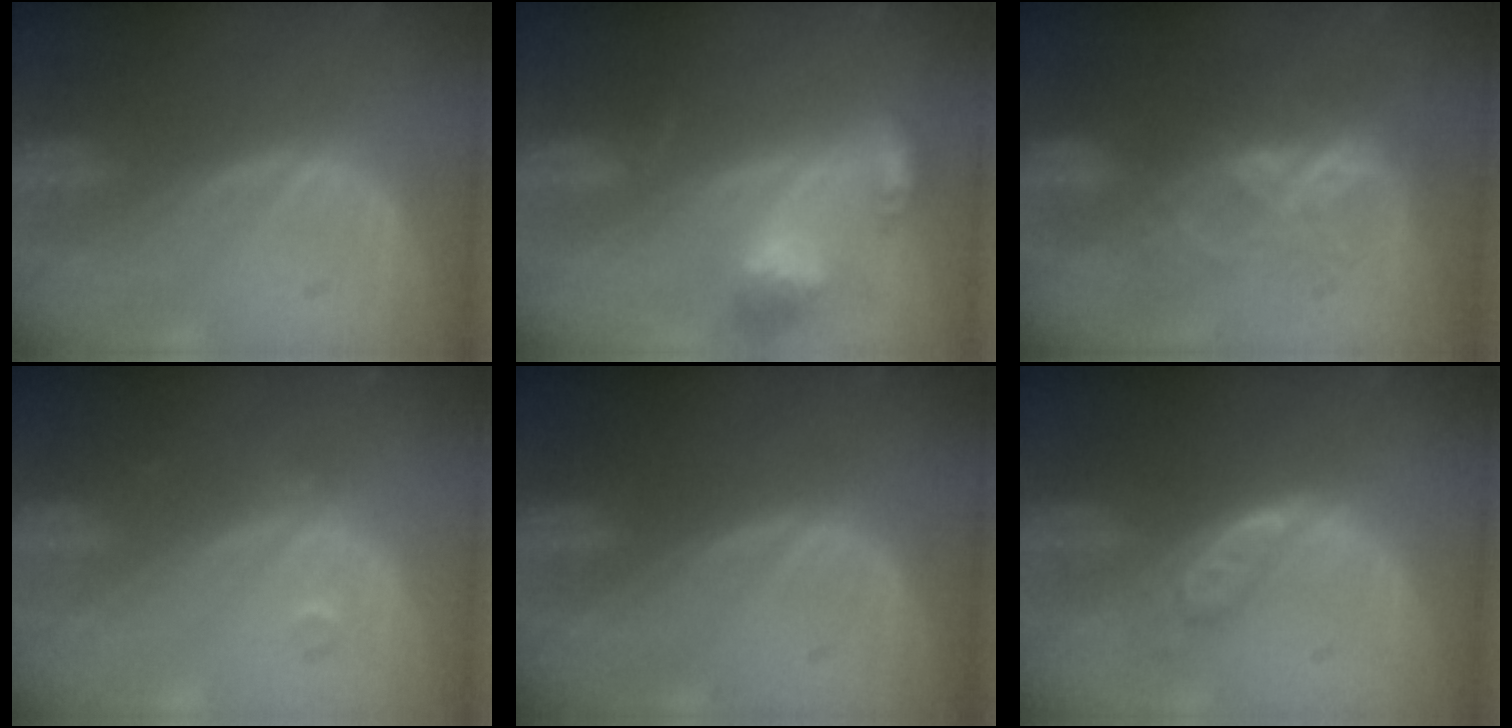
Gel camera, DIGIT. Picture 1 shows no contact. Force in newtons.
{"total": 7.0, "press": 6.5, "slide": 2.6}
{"total": 7.1, "press": 6.0, "slide": 3.7}
{"total": 1.5, "press": 1.5, "slide": 0.1}
{"total": 0.0}
{"total": 5.0, "press": 4.5, "slide": 2.2}